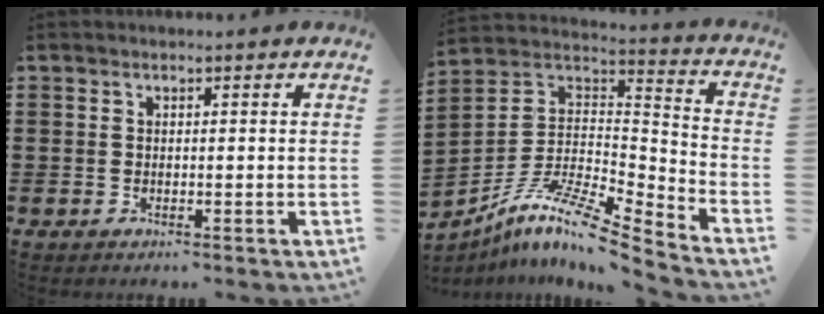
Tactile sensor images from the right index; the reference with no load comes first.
{"total": 10.0, "force": [-7.8, 1.0, 6.2], "torque": [-0.129, -0.004, -0.163]}